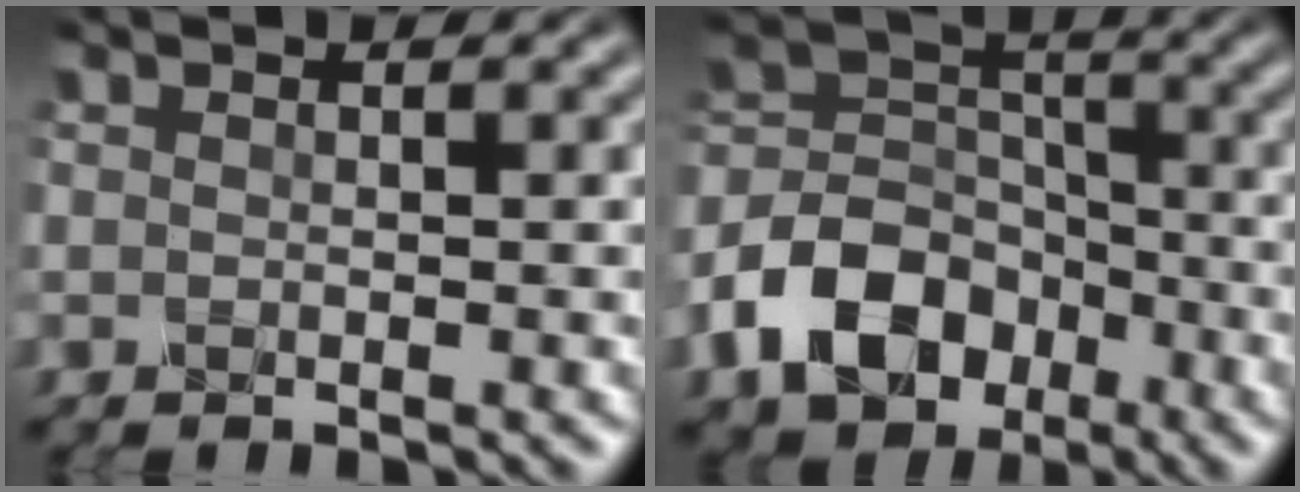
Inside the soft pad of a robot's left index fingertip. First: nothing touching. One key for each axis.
{"total": 8.3, "fx": -4.2, "fy": 5.9, "fz": 4.1, "tx": -0.079, "ty": -0.001, "tz": -0.091}